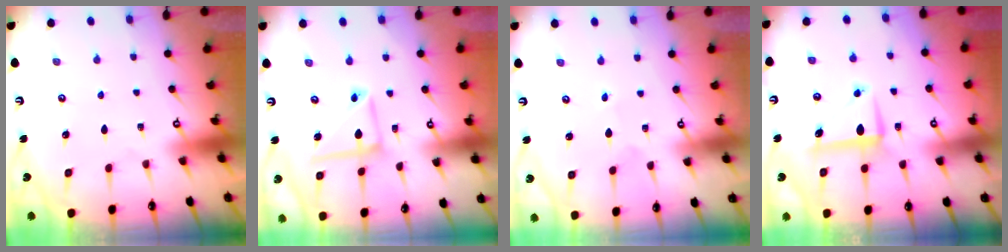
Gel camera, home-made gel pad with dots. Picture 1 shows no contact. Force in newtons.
{"total": 9.3, "press": 9.2, "slide": 0.9}
{"total": 0.6, "press": 0.6, "slide": 0.0}
{"total": 7.7, "press": 7.6, "slide": 0.7}